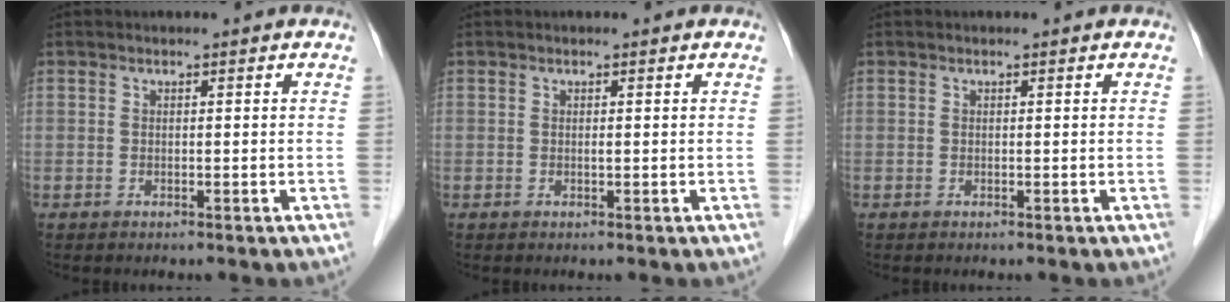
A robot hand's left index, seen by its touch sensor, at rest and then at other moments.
{"total": 0.0}
{"total": 0.0}